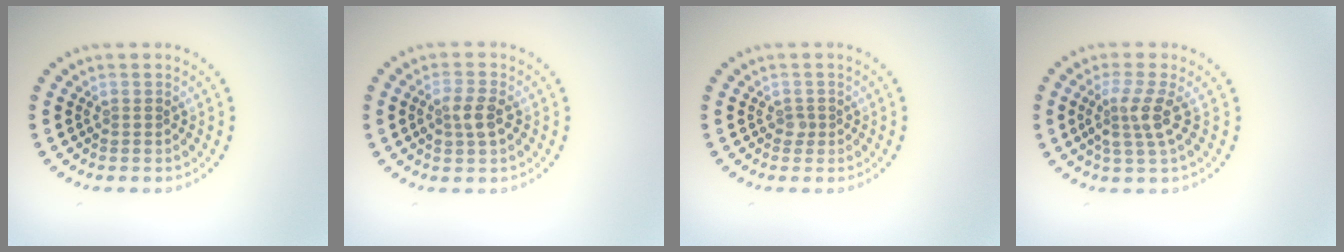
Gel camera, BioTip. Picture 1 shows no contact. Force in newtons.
{"total": 2.1, "press": 2.1, "slide": 0.3}
{"total": 0.8, "press": 0.5, "slide": 0.6}
{"total": 2.8, "press": 2.2, "slide": 1.7}